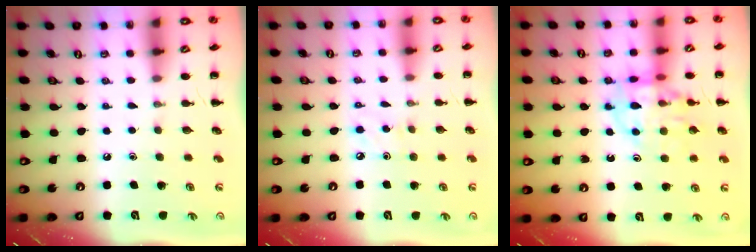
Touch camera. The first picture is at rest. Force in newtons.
{"total": 4.4, "press": 4.2, "slide": 1.1}
{"total": 12.5, "press": 12.3, "slide": 2.2}